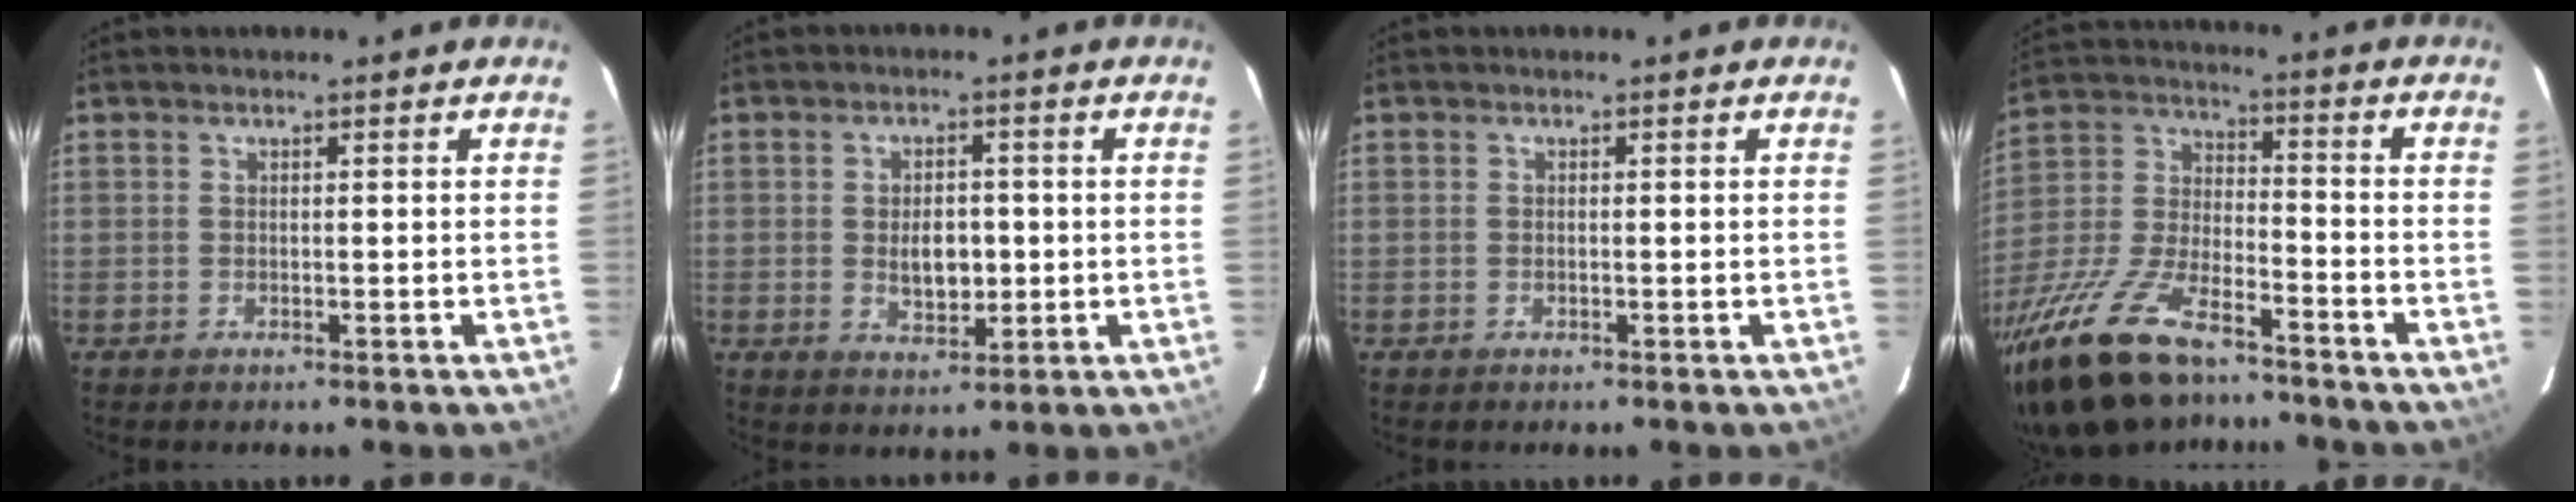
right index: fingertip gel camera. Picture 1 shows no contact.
{"total": 5.6, "force": [-0.3, 3.5, 4.4], "torque": [-0.077, -0.002, 0.001]}
{"total": 0.0}
{"total": 23.2, "force": [-16.9, 8.6, 13.4], "torque": [-0.288, -0.030, -0.300]}